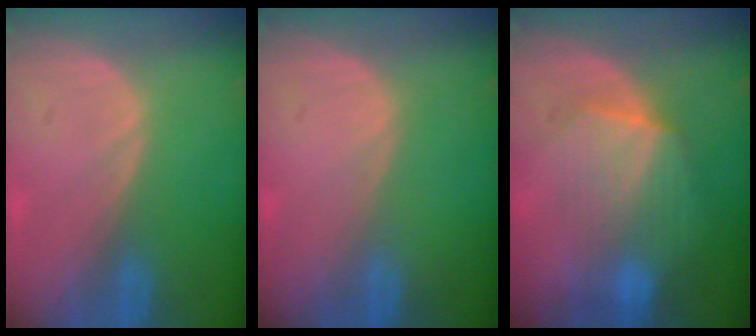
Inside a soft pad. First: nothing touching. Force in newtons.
{"total": 0.0}
{"total": 7.1, "press": 7.0, "slide": 1.2}